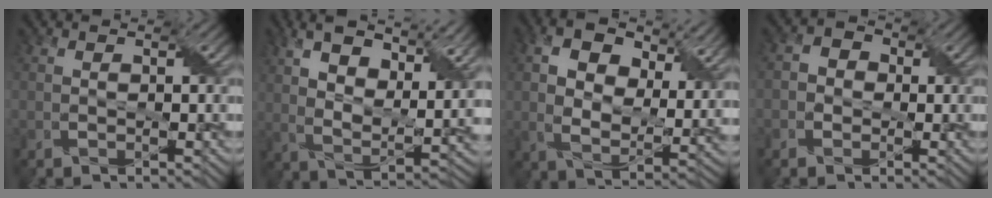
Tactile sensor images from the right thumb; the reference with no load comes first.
{"total": 13.9, "force": [7.0, 5.4, 10.8], "torque": [-0.202, 0.010, 0.112]}
{"total": 12.0, "force": [4.8, 6.8, 8.6], "torque": [-0.169, -0.006, 0.081]}
{"total": 2.5, "force": [-0.5, 2.3, 0.8], "torque": [-0.014, 0.007, -0.016]}